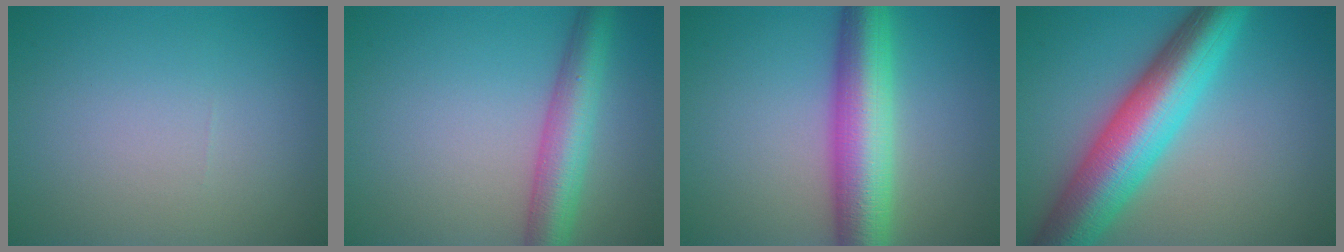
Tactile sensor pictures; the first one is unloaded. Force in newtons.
{"total": 5.3, "press": 5.3, "slide": 0.1}
{"total": 8.2, "press": 8.2, "slide": 0.2}
{"total": 10.3, "press": 10.3, "slide": 0.3}